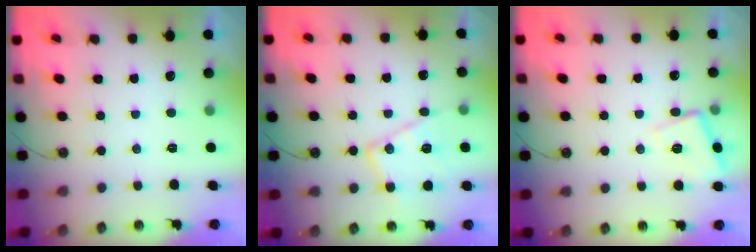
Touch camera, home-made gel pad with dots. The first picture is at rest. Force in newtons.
{"total": 14.4, "press": 14.3, "slide": 1.0}
{"total": 8.5, "press": 8.5, "slide": 1.0}